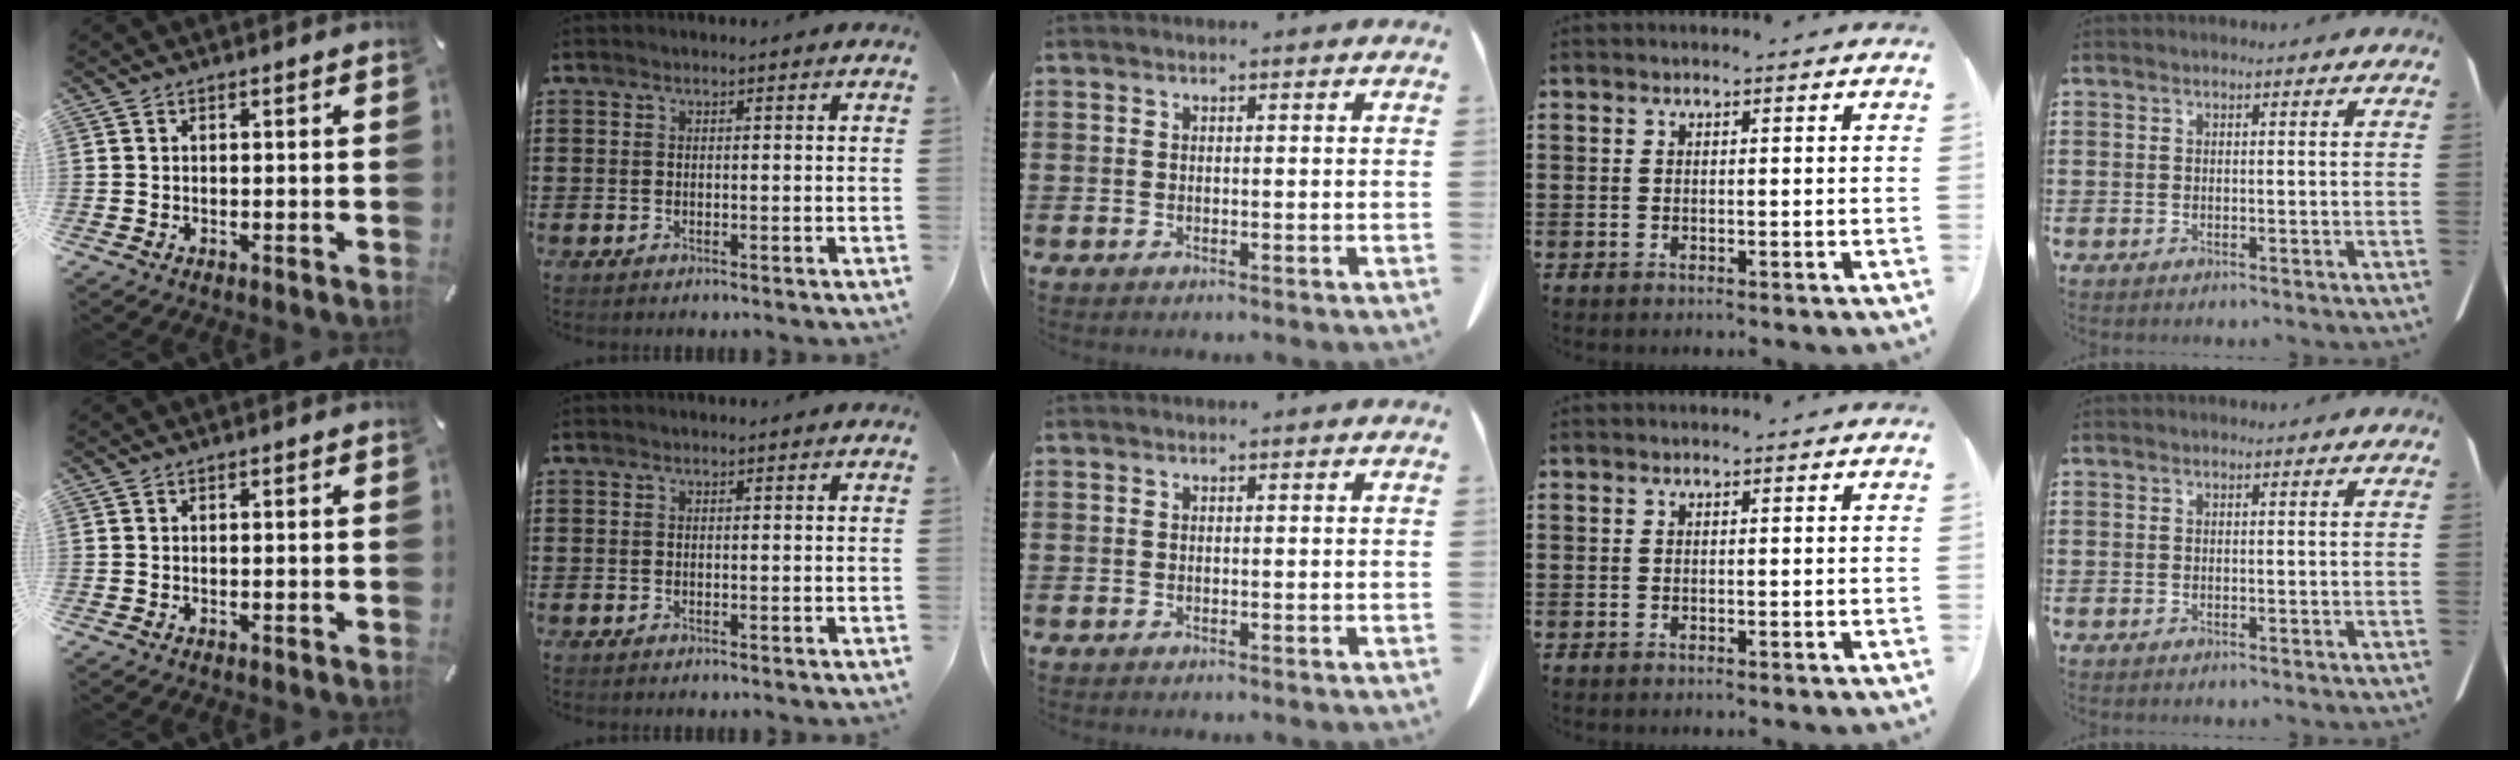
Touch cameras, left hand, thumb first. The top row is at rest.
{}